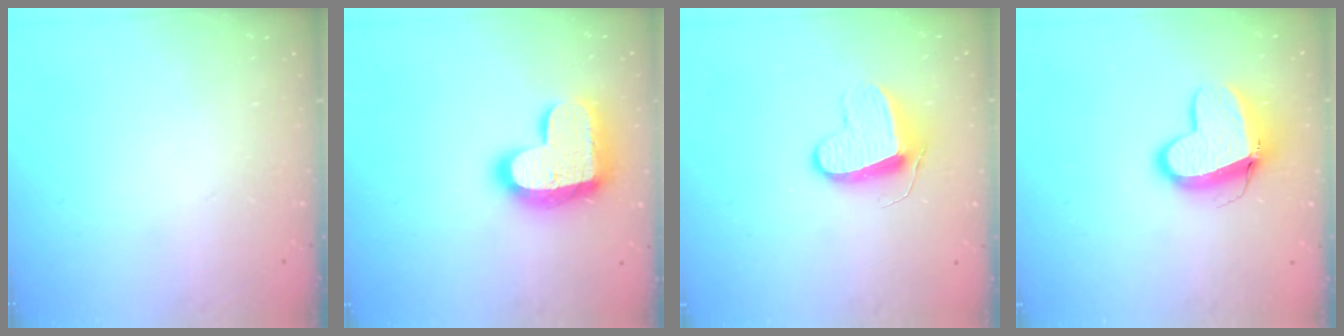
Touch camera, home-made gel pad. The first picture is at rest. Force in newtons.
{"total": 19.9, "press": 19.9, "slide": 1.3}
{"total": 9.9, "press": 9.9, "slide": 0.8}
{"total": 11.7, "press": 11.6, "slide": 1.3}